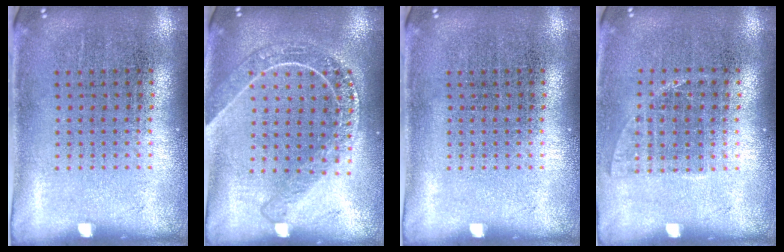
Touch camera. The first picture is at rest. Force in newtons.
{"total": 1.8, "press": 1.6, "slide": 0.8}
{"total": 0.0}
{"total": 1.0, "press": 0.8, "slide": 0.6}